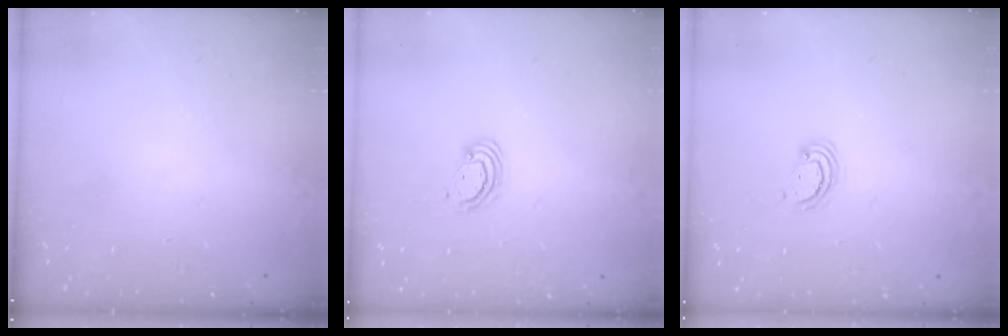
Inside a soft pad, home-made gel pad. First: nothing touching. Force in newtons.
{"total": 2.8, "press": 2.8, "slide": 0.3}
{"total": 2.5, "press": 2.5, "slide": 0.3}